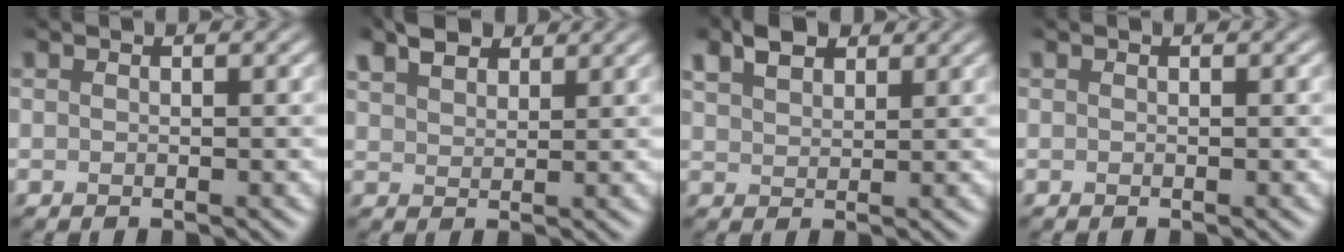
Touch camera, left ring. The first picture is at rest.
{"total": 3.1, "force": [2.4, 1.3, 1.3], "torque": [-0.037, 0.014, 0.047]}
{"total": 3.1, "force": [2.1, 1.6, 1.6], "torque": [-0.042, 0.012, 0.041]}
{"total": 0.0}